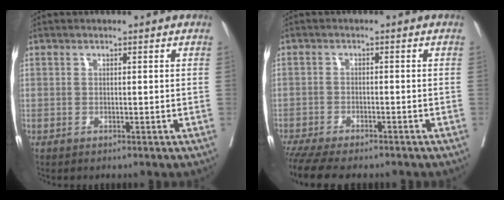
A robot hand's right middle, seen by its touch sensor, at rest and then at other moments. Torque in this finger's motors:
{"motor_torque": [1.05, -1.09, 0.18, 0.10]}